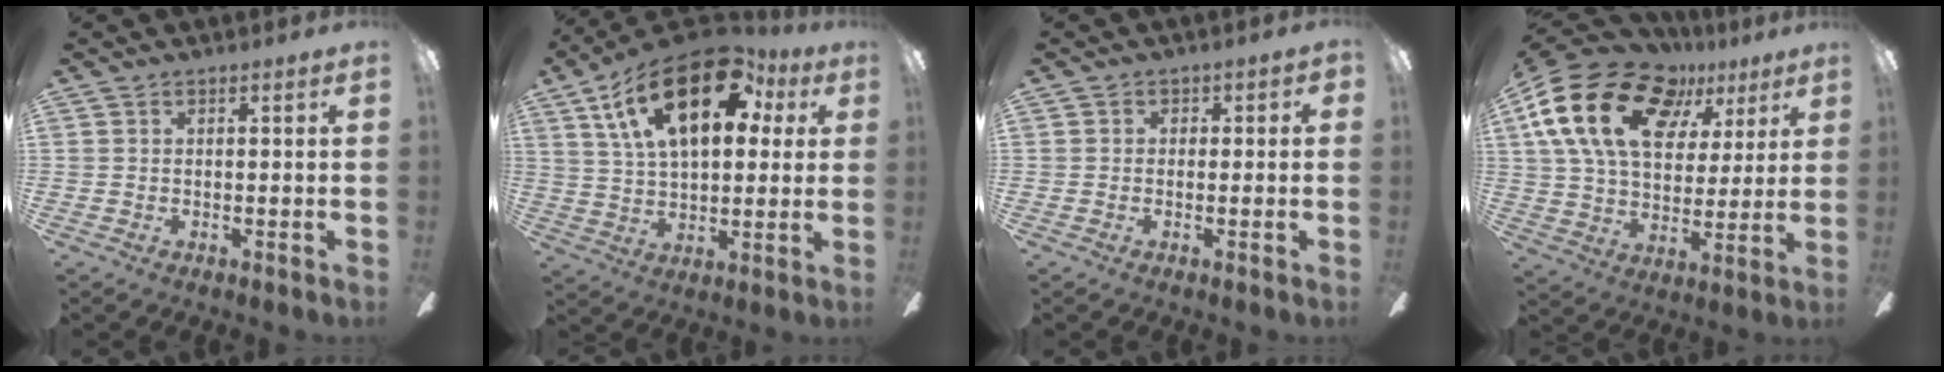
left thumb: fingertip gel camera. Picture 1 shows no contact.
{"total": 23.1, "force": [10.9, 11.8, 16.7], "torque": [-0.296, -0.032, 0.179]}
{"total": 1.9, "force": [-1.0, 1.4, 0.6], "torque": [-0.009, 0.009, -0.021]}
{"total": 22.8, "force": [10.4, 14.6, 14.1], "torque": [-0.271, -0.034, 0.183]}